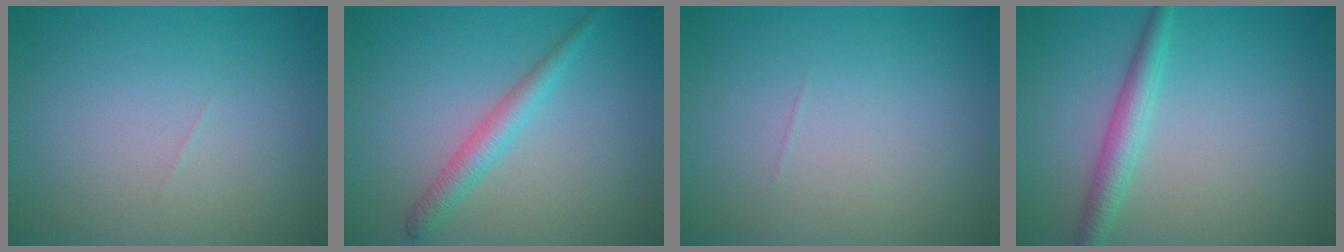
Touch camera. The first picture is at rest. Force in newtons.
{"total": 2.4, "press": 2.4, "slide": 0.1}
{"total": 0.0}
{"total": 2.7, "press": 2.7, "slide": 0.1}